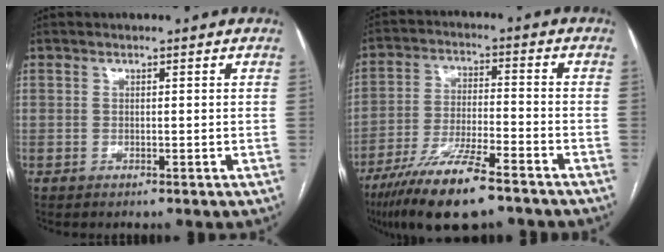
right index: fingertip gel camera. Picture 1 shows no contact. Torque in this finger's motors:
{"motor_torque": [0.95, -1.18, 0.81, 0.21]}